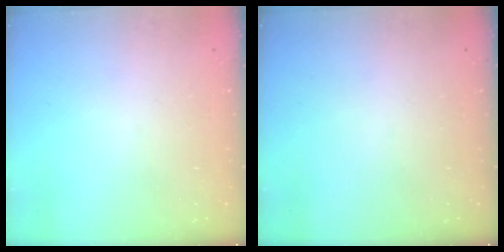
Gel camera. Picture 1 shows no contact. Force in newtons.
{"total": 0.0}